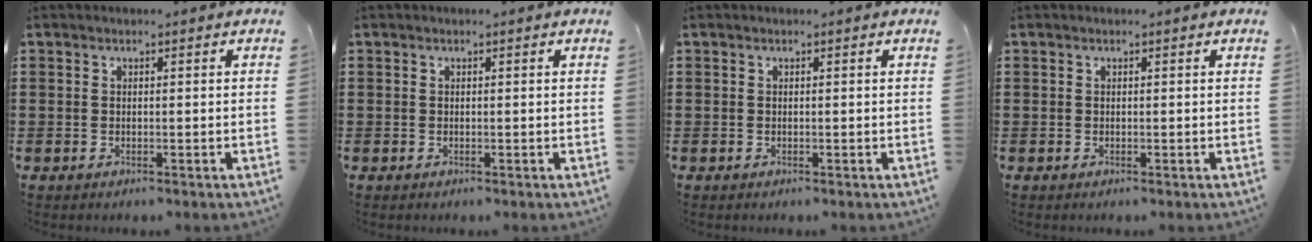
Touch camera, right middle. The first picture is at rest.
{"total": 0.0}
{"total": 0.0}
{"total": 0.0}